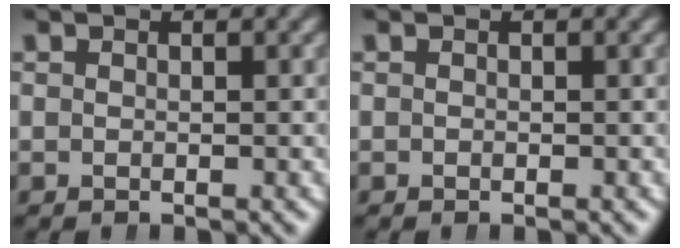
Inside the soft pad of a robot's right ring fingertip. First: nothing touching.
{"total": 0.0}